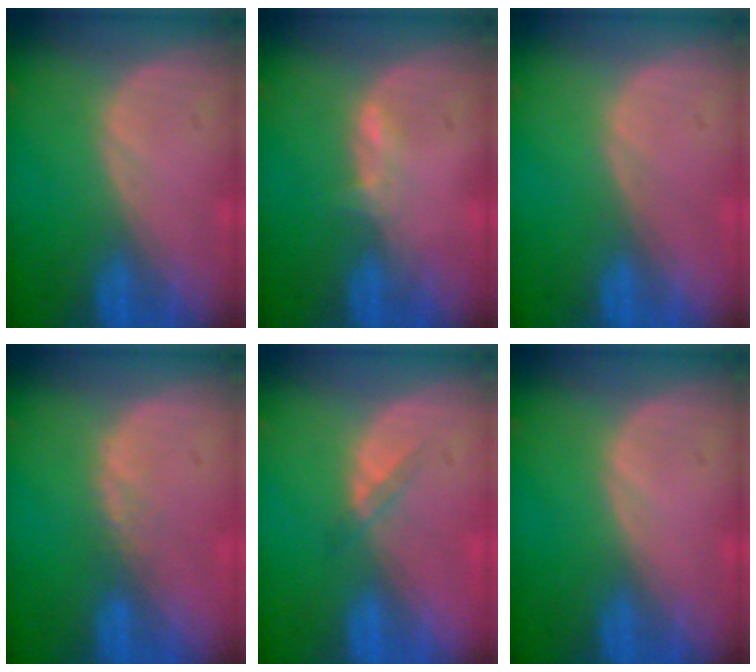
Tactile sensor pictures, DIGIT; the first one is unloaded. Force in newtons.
{"total": 1.6, "press": 1.5, "slide": 0.6}
{"total": 0.0}
{"total": 1.0, "press": 1.0, "slide": 0.2}
{"total": 1.8, "press": 1.4, "slide": 1.0}
{"total": 0.0}